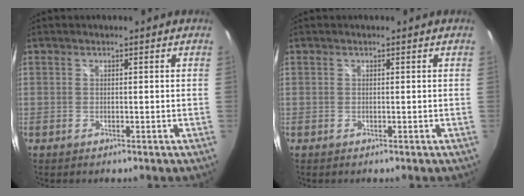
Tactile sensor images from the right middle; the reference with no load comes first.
{"total": 0.0}